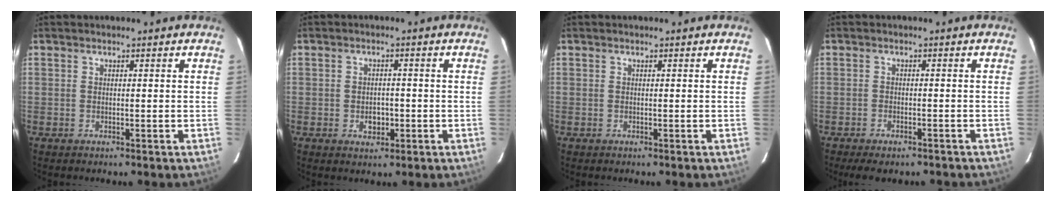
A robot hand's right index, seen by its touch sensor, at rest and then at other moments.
{"total": 3.2, "force": [-0.9, 2.5, 1.7], "torque": [-0.029, 0.002, -0.008]}
{"total": 0.0}
{"total": 6.0, "force": [-4.9, 2.0, 2.7], "torque": [-0.065, -0.014, -0.071]}